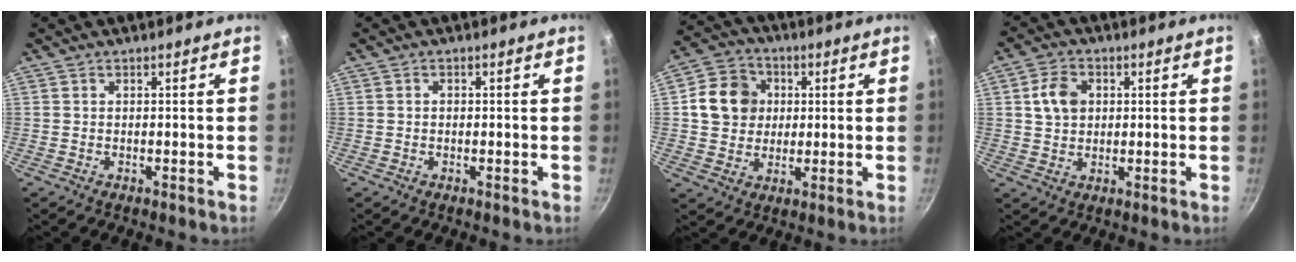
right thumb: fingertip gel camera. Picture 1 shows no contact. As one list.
[{"total": 0.6, "force": [-0.1, 0.6, 0.3], "torque": [-0.005, 0.004, -0.001]}, {"total": 10.6, "force": [1.7, 9.4, 4.8], "torque": [-0.055, 0.011, 0.020]}, {"total": 6.4, "force": [1.3, 4.9, 3.8], "torque": [-0.055, 0.008, 0.020]}]